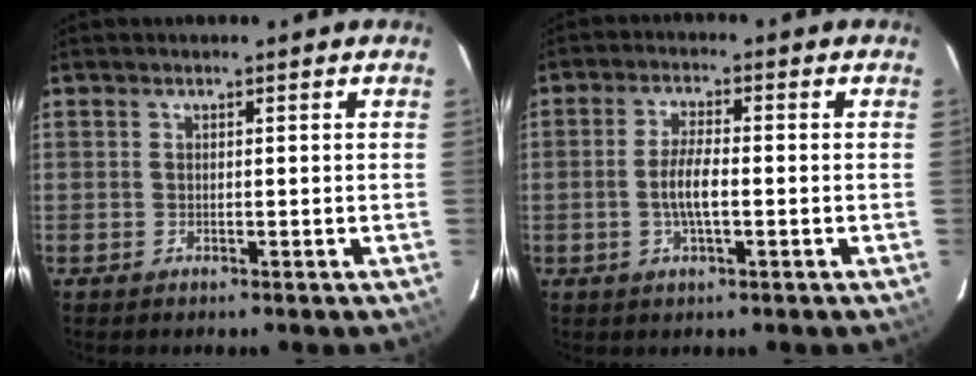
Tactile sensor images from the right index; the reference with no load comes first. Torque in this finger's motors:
{"motor_torque": [0.17, -0.10, 0.33, 0.09]}